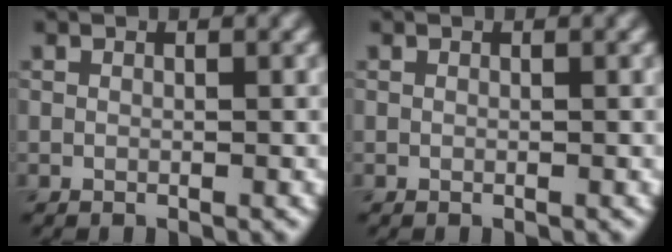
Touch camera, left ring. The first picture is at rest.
{"total": 0.0}